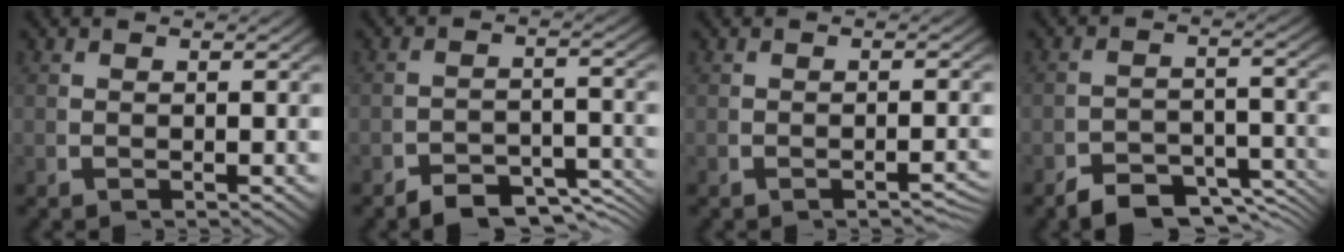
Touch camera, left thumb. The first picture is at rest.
{"total": 5.6, "force": [-4.3, 2.6, 2.5], "torque": [-0.030, -0.018, -0.072]}
{"total": 2.2, "force": [-1.8, 0.6, 1.1], "torque": [-0.015, 0.003, -0.029]}
{"total": 6.4, "force": [-4.7, 3.4, 2.7], "torque": [-0.035, -0.023, -0.080]}